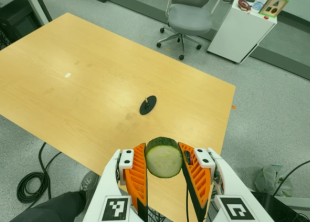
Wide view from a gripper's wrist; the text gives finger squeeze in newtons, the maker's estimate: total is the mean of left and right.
{"total": 13.6, "left": 14.1, "right": 13.1}